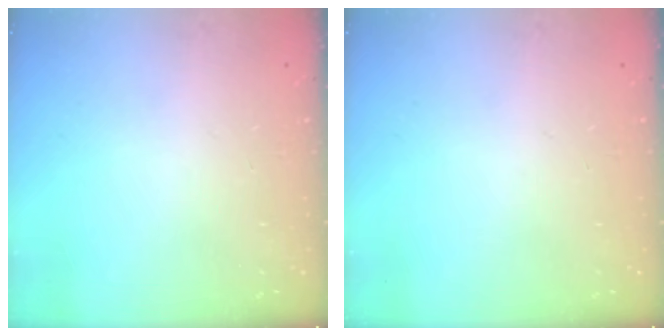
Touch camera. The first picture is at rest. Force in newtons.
{"total": 0.0}